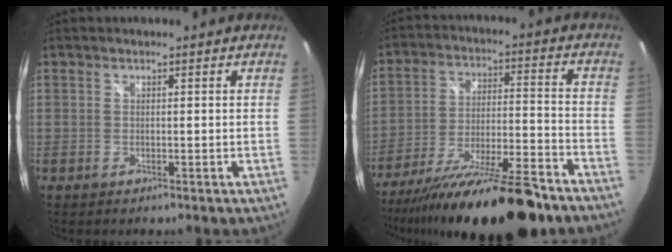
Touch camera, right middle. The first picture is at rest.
{"total": 23.4, "force": [-18.8, 3.1, 13.6], "torque": [-0.246, -0.054, -0.291]}